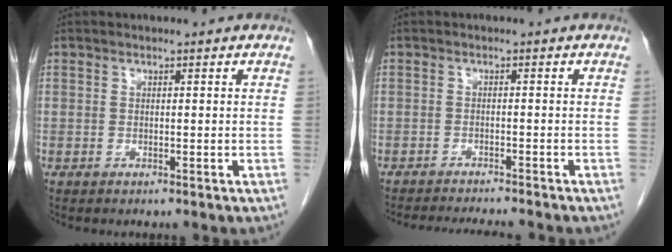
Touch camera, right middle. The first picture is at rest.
{"total": 8.2, "force": [-7.7, 0.5, 3.0], "torque": [-0.039, -0.014, -0.108]}